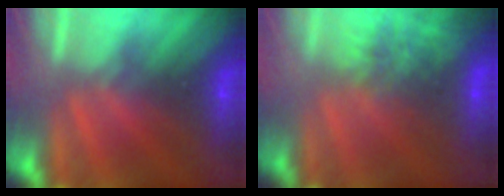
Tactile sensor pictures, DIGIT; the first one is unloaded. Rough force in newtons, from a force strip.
{"total": 7.8}